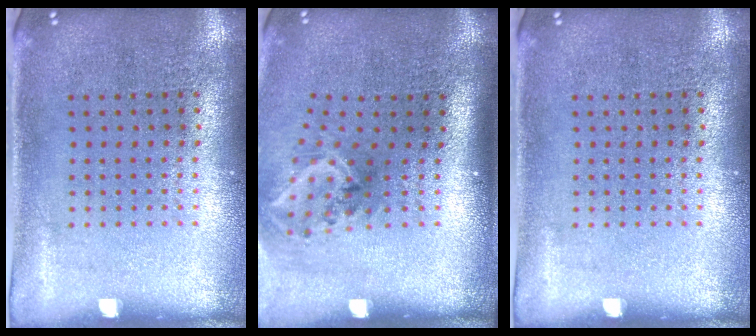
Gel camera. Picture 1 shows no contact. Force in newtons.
{"total": 2.1, "press": 1.4, "slide": 1.5}
{"total": 0.0}